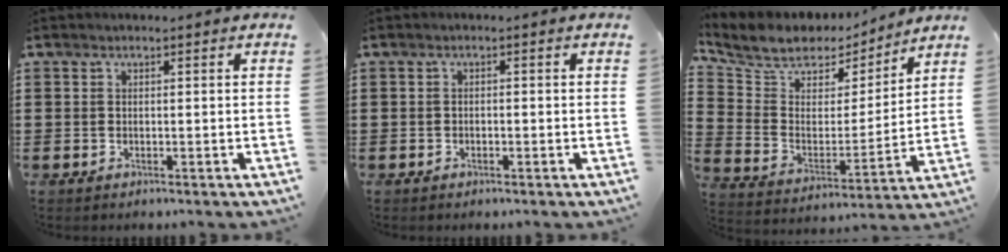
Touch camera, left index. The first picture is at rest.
{"total": 0.8, "force": [-0.7, 0.3, 0.1], "torque": [-0.006, -0.001, -0.015]}
{"total": 8.2, "force": [7.0, 4.0, 1.7], "torque": [-0.081, -0.043, 0.124]}